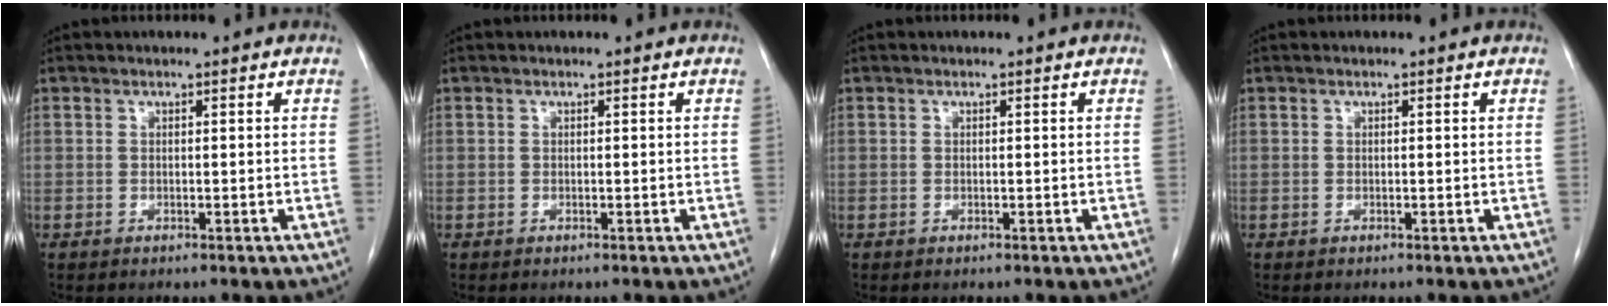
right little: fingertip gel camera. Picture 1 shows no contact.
{"total": 0.0}
{"total": 0.0}
{"total": 0.0}